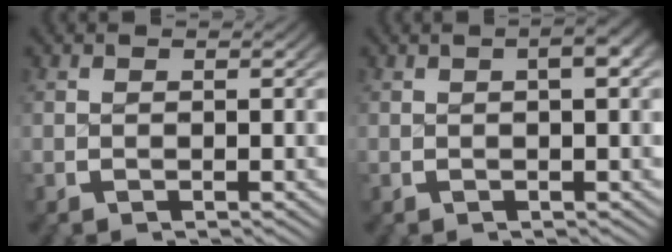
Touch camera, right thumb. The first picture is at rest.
{"total": 2.5, "force": [0.8, 1.0, 2.2], "torque": [-0.022, 0.011, 0.008]}